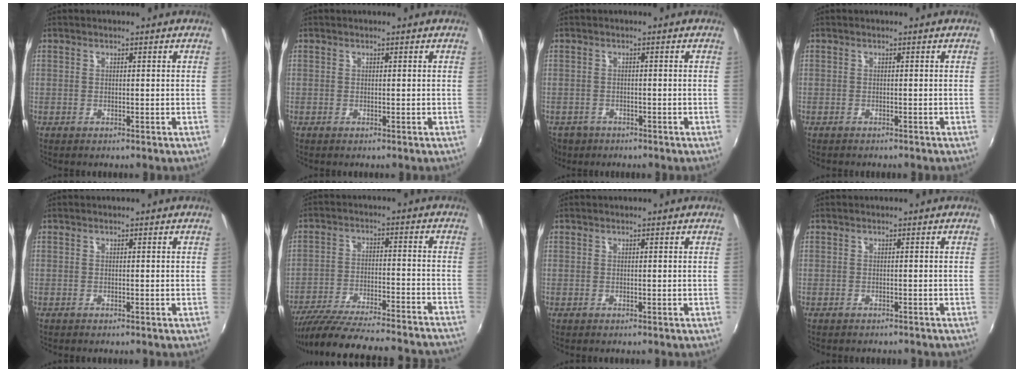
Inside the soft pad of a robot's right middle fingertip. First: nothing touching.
{"total": 0.0}
{"total": 5.2, "force": [-3.2, 3.7, 1.8], "torque": [-0.052, -0.012, -0.052]}
{"total": 1.0, "force": [-1.0, 0.2, 0.2], "torque": [-0.009, -0.003, -0.013]}
{"total": 0.0}
{"total": 28.3, "force": [-25.6, 2.7, 11.9], "torque": [-0.207, -0.051, -0.362]}
{"total": 0.0}
{"total": 1.6, "force": [-1.5, 0.3, 0.5], "torque": [-0.014, -0.008, -0.018]}